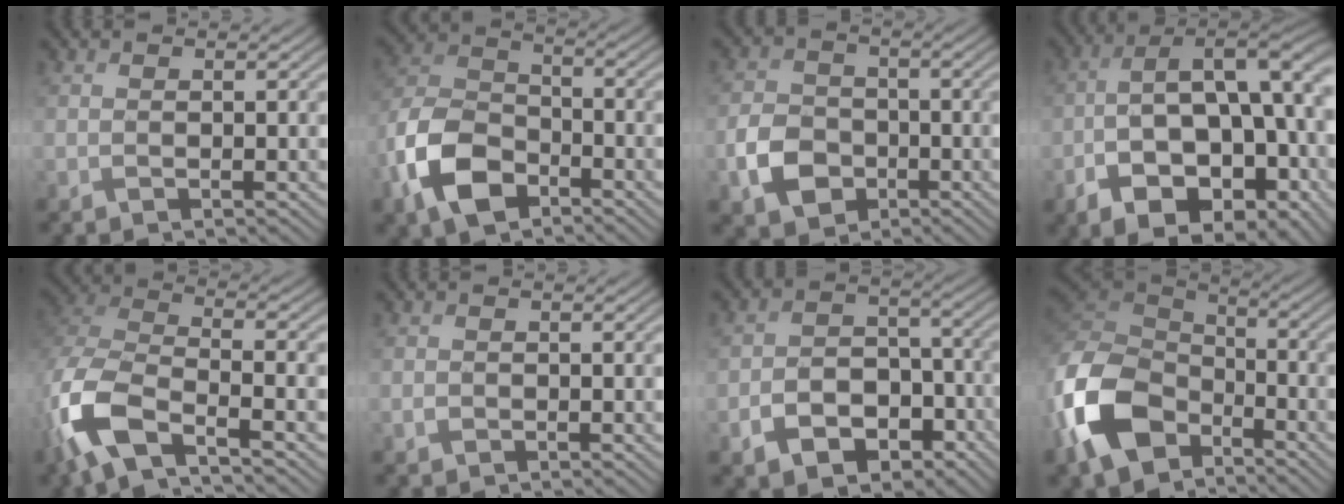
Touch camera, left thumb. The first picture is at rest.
{"total": 10.9, "force": [-5.7, 6.4, 6.7], "torque": [-0.161, -0.006, -0.130]}
{"total": 6.1, "force": [-2.4, 4.7, 3.0], "torque": [-0.067, -0.005, -0.054]}
{"total": 15.9, "force": [-4.7, 8.4, 12.6], "torque": [-0.199, -0.015, -0.066]}
{"total": 10.7, "force": [-5.5, 4.3, 8.1], "torque": [-0.184, -0.013, -0.124]}
{"total": 0.7, "force": [-0.3, 0.6, 0.2], "torque": [-0.002, -0.004, -0.006]}
{"total": 8.6, "force": [-4.7, 5.8, 4.4], "torque": [-0.086, -0.019, -0.082]}
{"total": 13.4, "force": [-6.5, 8.7, 7.8], "torque": [-0.211, -0.024, -0.139]}